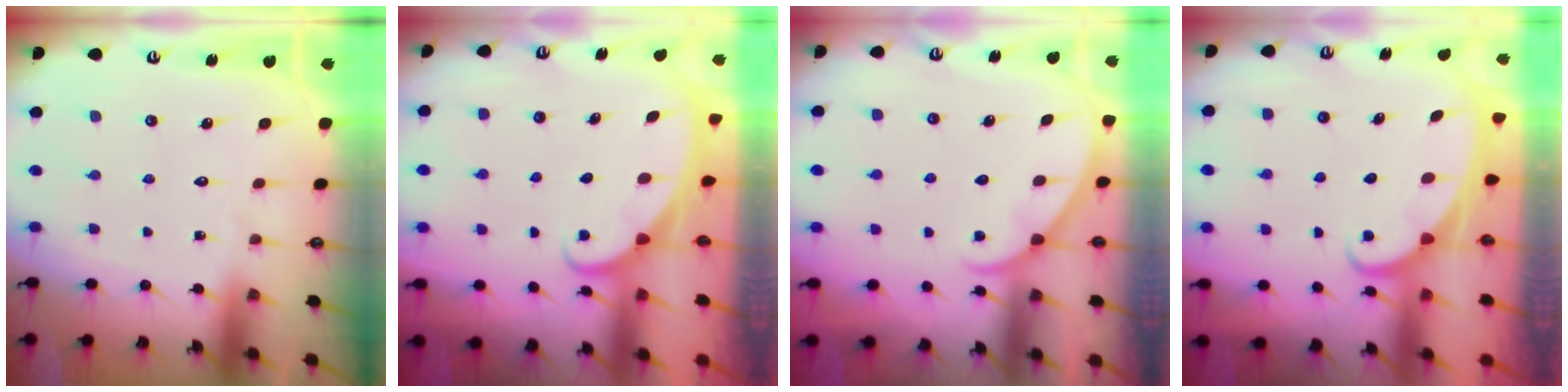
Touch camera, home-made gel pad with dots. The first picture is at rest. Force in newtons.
{"total": 1.8, "press": 1.8, "slide": 0.1}
{"total": 2.0, "press": 2.0, "slide": 0.3}
{"total": 1.5, "press": 1.5, "slide": 0.1}